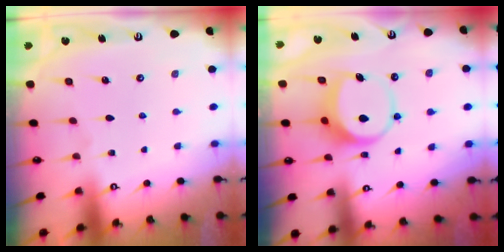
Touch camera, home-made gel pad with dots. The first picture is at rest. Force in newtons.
{"total": 9.4, "press": 9.3, "slide": 1.4}